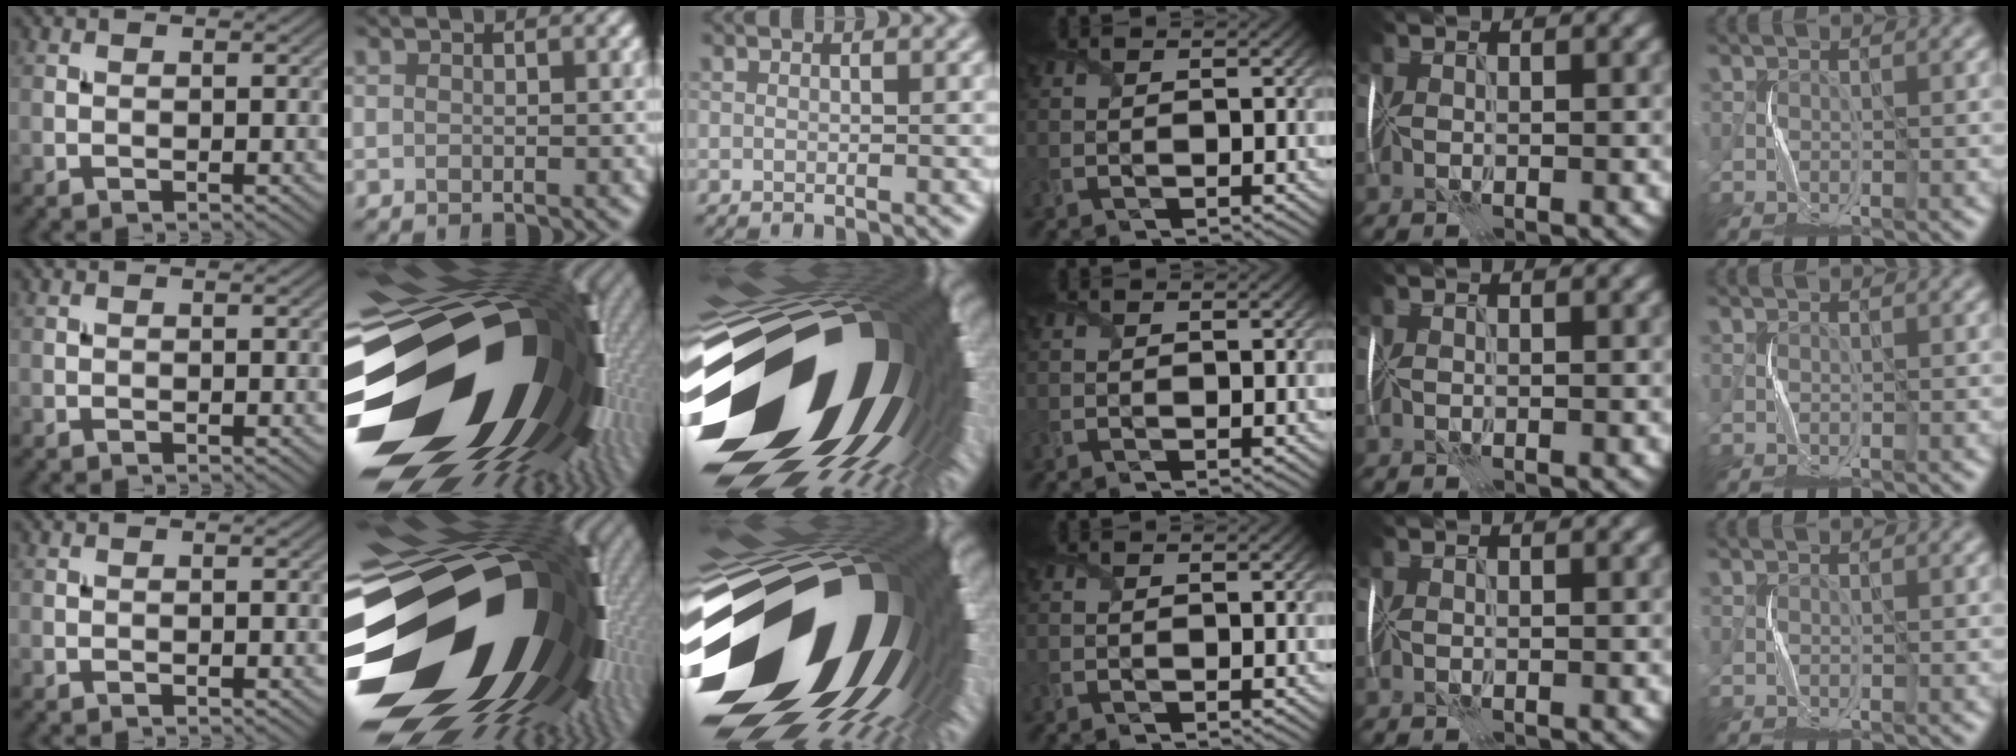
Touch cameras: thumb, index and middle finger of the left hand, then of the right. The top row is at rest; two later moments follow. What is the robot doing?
{"motion": "fold", "object": "shipping label"}